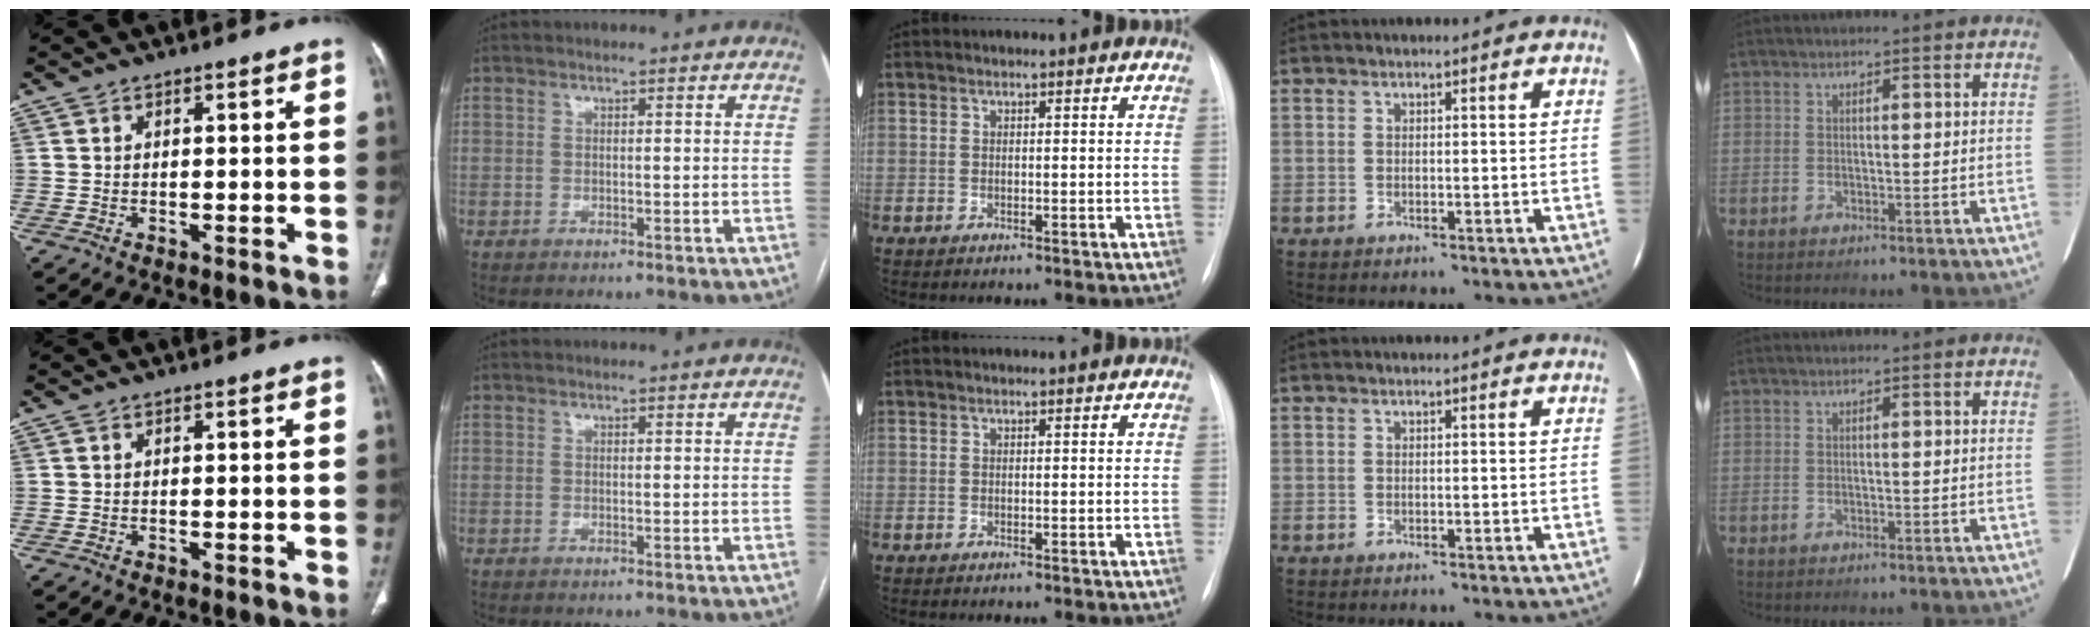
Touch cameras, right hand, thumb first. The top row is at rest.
{}